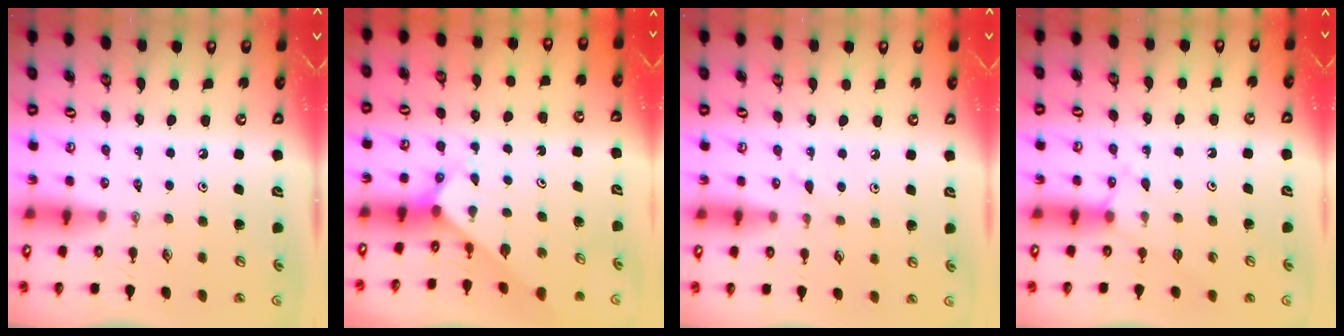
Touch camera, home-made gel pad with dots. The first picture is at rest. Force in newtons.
{"total": 2.2, "press": 2.2, "slide": 0.2}
{"total": 5.1, "press": 5.1, "slide": 0.3}
{"total": 6.5, "press": 6.5, "slide": 0.6}